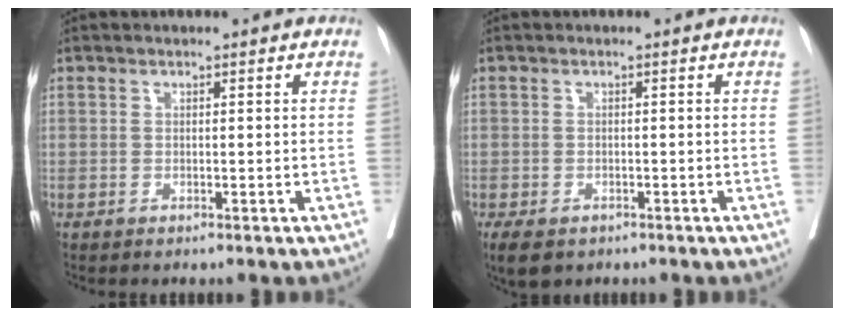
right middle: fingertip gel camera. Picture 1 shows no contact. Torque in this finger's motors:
{"motor_torque": [0.69, -0.65, 0.04, 0.03]}